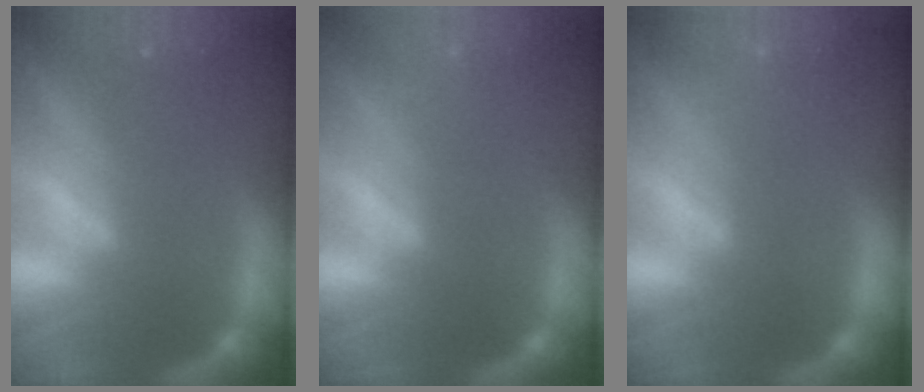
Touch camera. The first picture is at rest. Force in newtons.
{"total": 2.4}
{"total": 3.0}